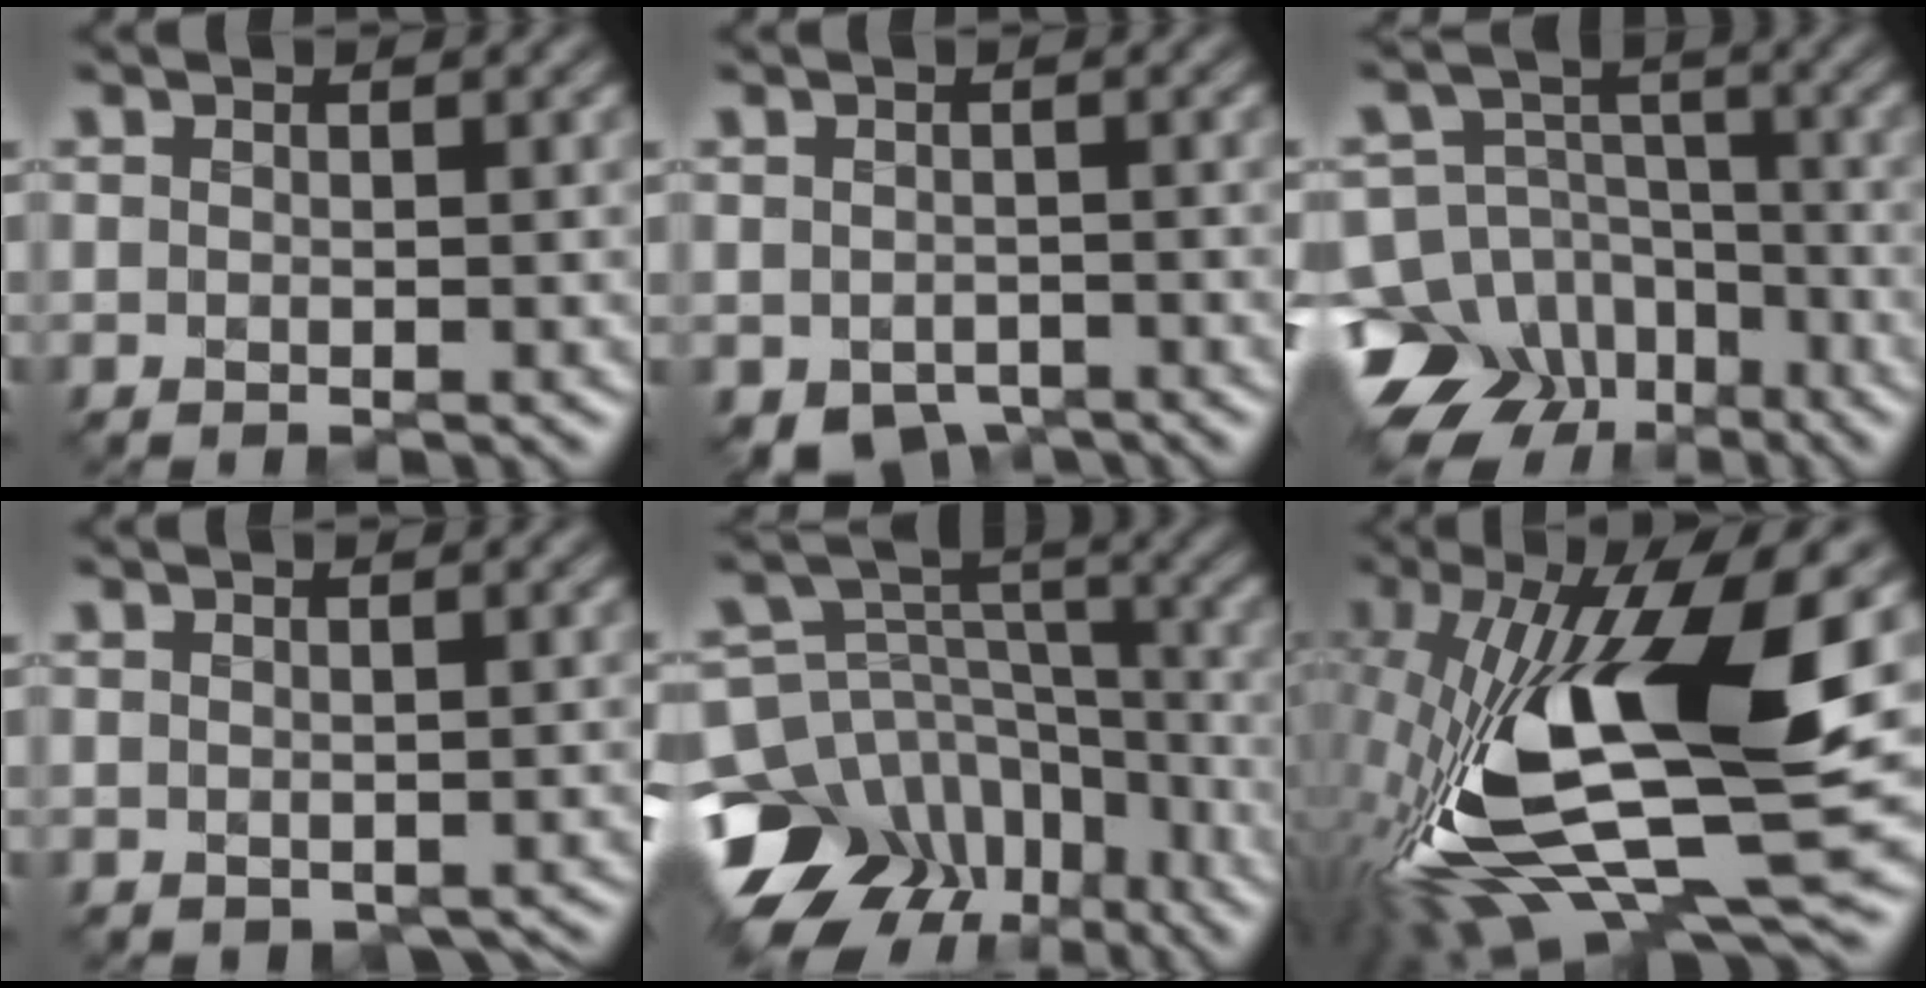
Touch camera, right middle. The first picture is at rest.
{"total": 3.6, "force": [-2.2, 2.2, 1.8], "torque": [-0.028, -0.014, -0.035]}
{"total": 14.3, "force": [-9.7, 9.9, 3.5], "torque": [-0.080, -0.023, -0.174]}
{"total": 1.2, "force": [0.0, 0.9, 0.8], "torque": [-0.016, -0.004, 0.003]}
{"total": 13.5, "force": [-9.4, 8.7, 4.2], "torque": [-0.098, 0.018, -0.153]}
{"total": 14.8, "force": [-0.2, 5.3, 13.8], "torque": [-0.281, -0.008, -0.007]}